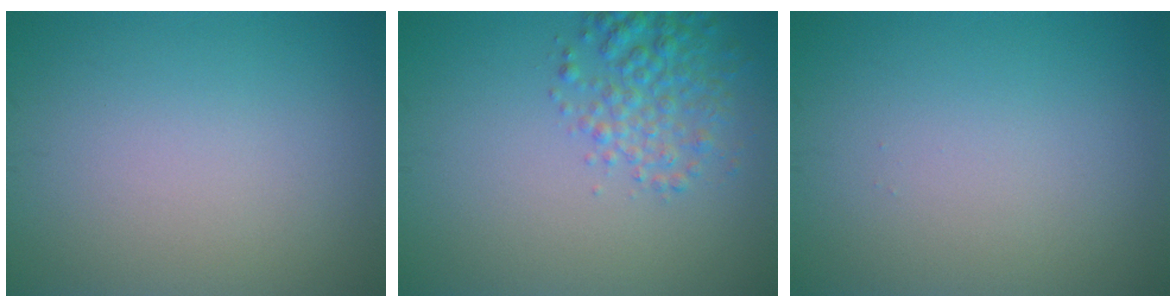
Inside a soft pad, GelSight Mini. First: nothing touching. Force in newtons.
{"total": 3.4, "press": 3.4, "slide": 0.1}
{"total": 0.0}